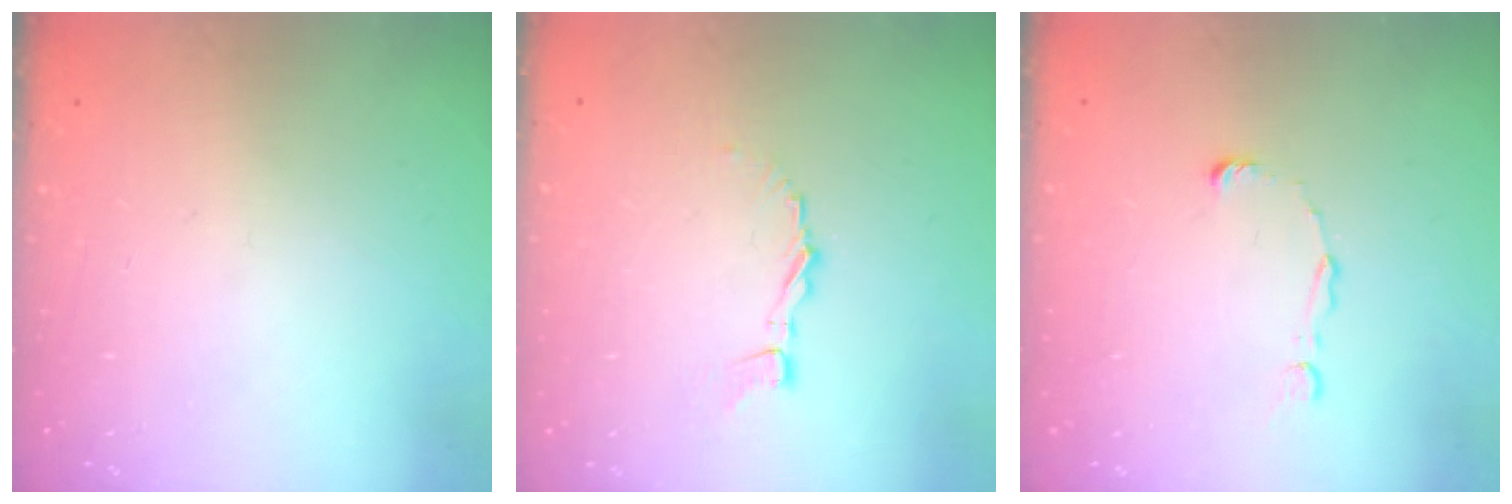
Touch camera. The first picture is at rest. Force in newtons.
{"total": 3.6, "press": 3.6, "slide": 0.3}
{"total": 6.4, "press": 6.4, "slide": 0.5}